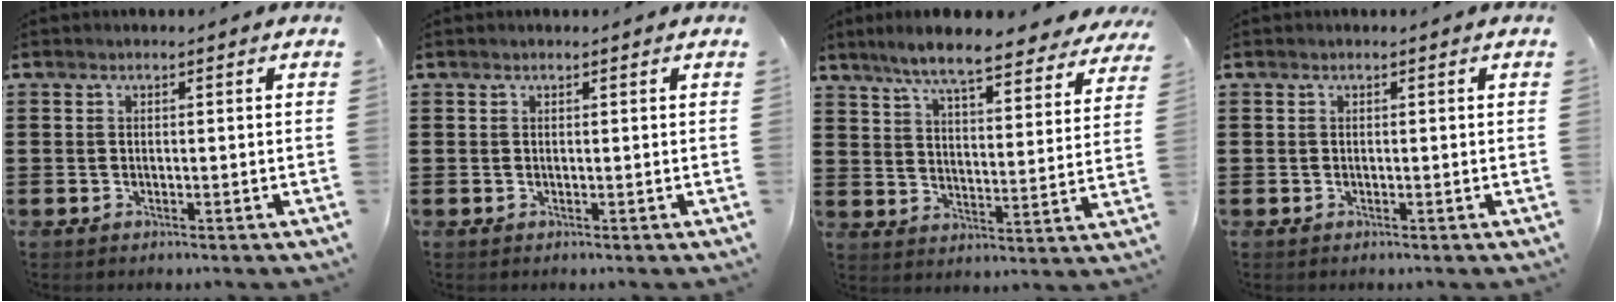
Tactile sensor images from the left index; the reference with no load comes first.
{"total": 0.0}
{"total": 7.9, "force": [7.0, 0.3, 3.6], "torque": [-0.096, -0.035, 0.121]}
{"total": 0.0}